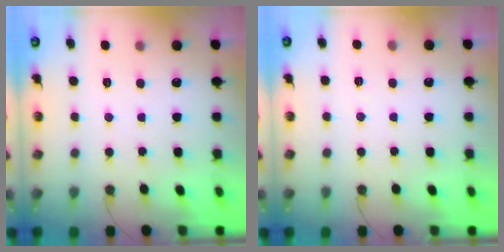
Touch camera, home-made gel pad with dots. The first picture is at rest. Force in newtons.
{"total": 4.6, "press": 2.3, "slide": 4.0}